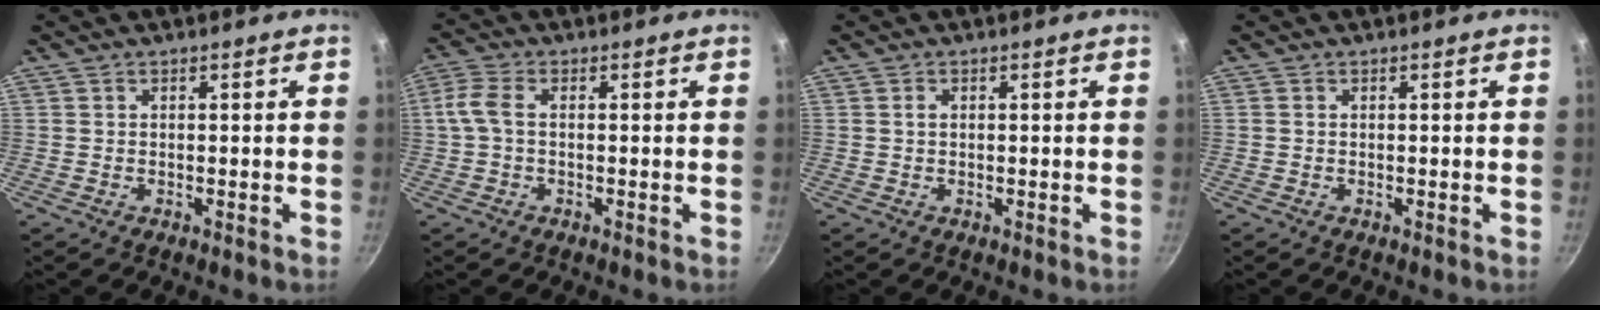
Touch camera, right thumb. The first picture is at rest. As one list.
[{"total": 4.3, "force": [0.0, 2.4, 3.6], "torque": [-0.087, 0.015, -0.009]}, {"total": 0.8, "force": [0.1, 0.6, 0.5], "torque": [-0.009, 0.003, 0.002]}, {"total": 0.0}]